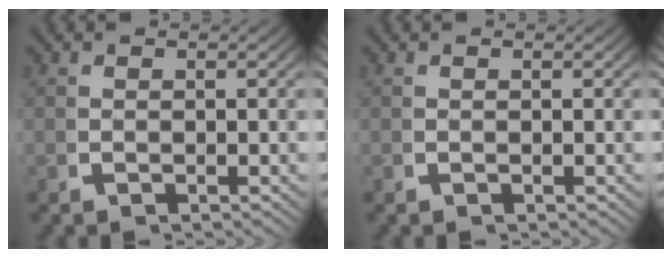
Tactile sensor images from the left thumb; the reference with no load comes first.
{"total": 0.0}